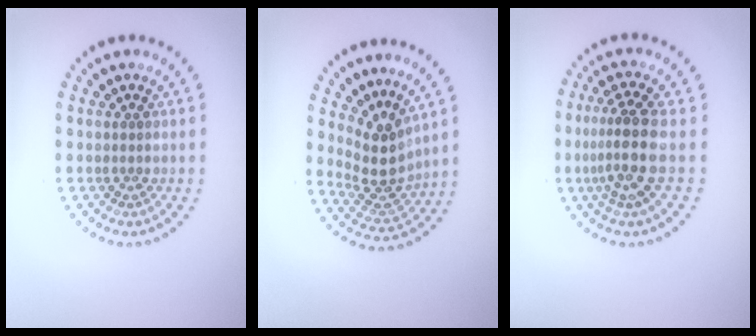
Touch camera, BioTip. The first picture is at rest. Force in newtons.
{"total": 3.7, "press": 3.0, "slide": 2.2}
{"total": 4.0, "press": 3.1, "slide": 2.6}